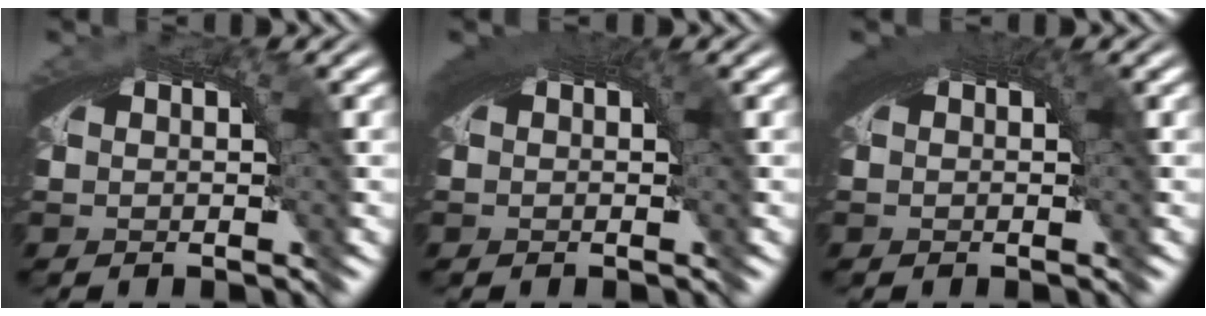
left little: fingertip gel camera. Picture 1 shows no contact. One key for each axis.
{"total": 2.3, "fx": 0.9, "fy": 0.6, "fz": 2.0, "tx": -0.023, "ty": 0.006, "tz": 0.012}
{"total": 2.3, "fx": 0.9, "fy": 0.5, "fz": 2.0, "tx": -0.023, "ty": 0.006, "tz": 0.013}